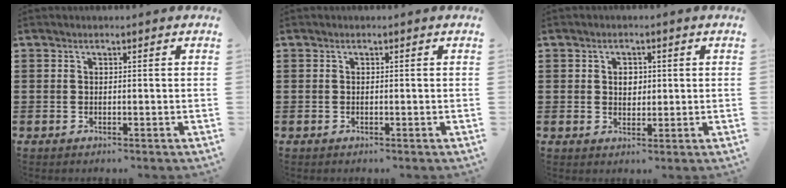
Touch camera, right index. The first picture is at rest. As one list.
[{"total": 0.0}, {"total": 2.1, "force": [0.3, 1.5, 1.4], "torque": [-0.024, 0.005, 0.003]}]